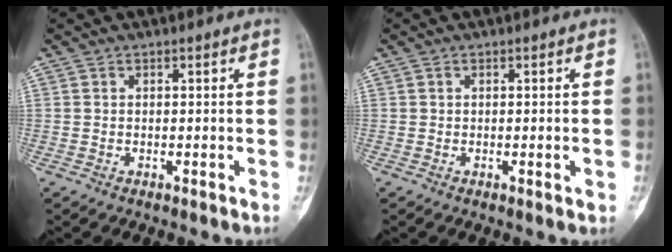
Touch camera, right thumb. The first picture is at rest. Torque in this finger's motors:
{"motor_torque": [-0.21, 0.02, -0.17, 0.16, -0.05]}